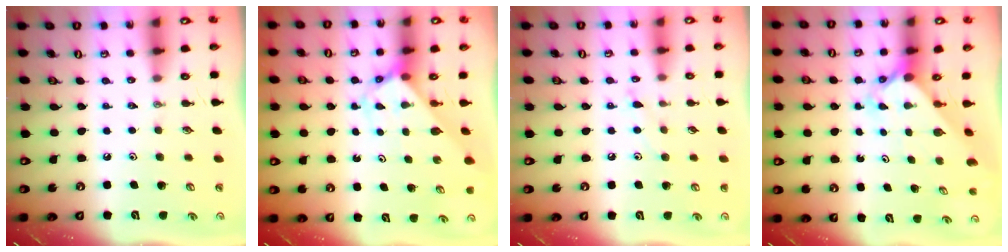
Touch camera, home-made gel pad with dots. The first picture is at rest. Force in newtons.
{"total": 2.8, "press": 2.8, "slide": 0.1}
{"total": 6.3, "press": 6.3, "slide": 0.6}
{"total": 2.3, "press": 2.3, "slide": 0.1}